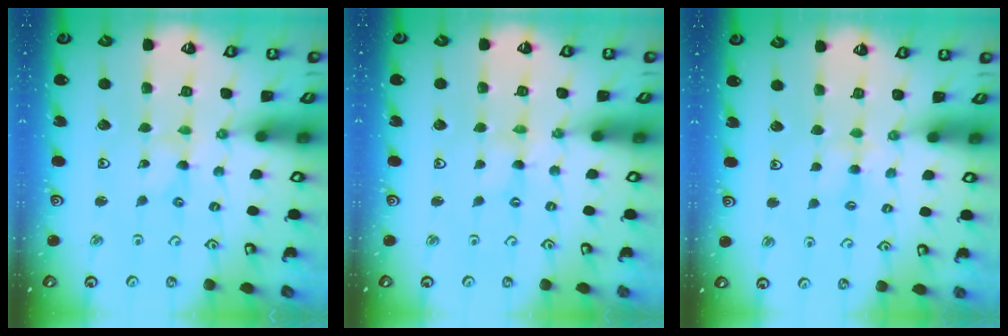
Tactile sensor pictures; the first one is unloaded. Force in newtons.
{"total": 0.0}
{"total": 2.9, "press": 2.8, "slide": 0.3}